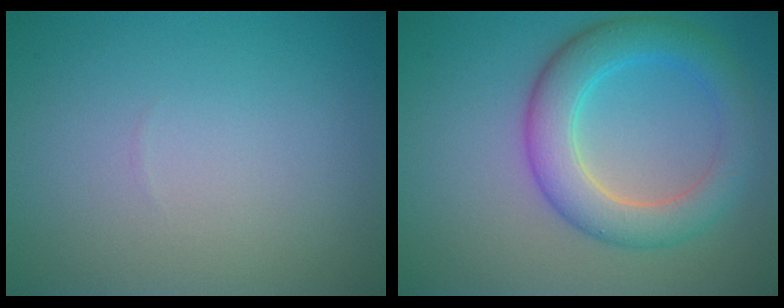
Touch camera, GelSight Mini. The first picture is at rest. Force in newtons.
{"total": 5.7, "press": 5.7, "slide": 0.2}